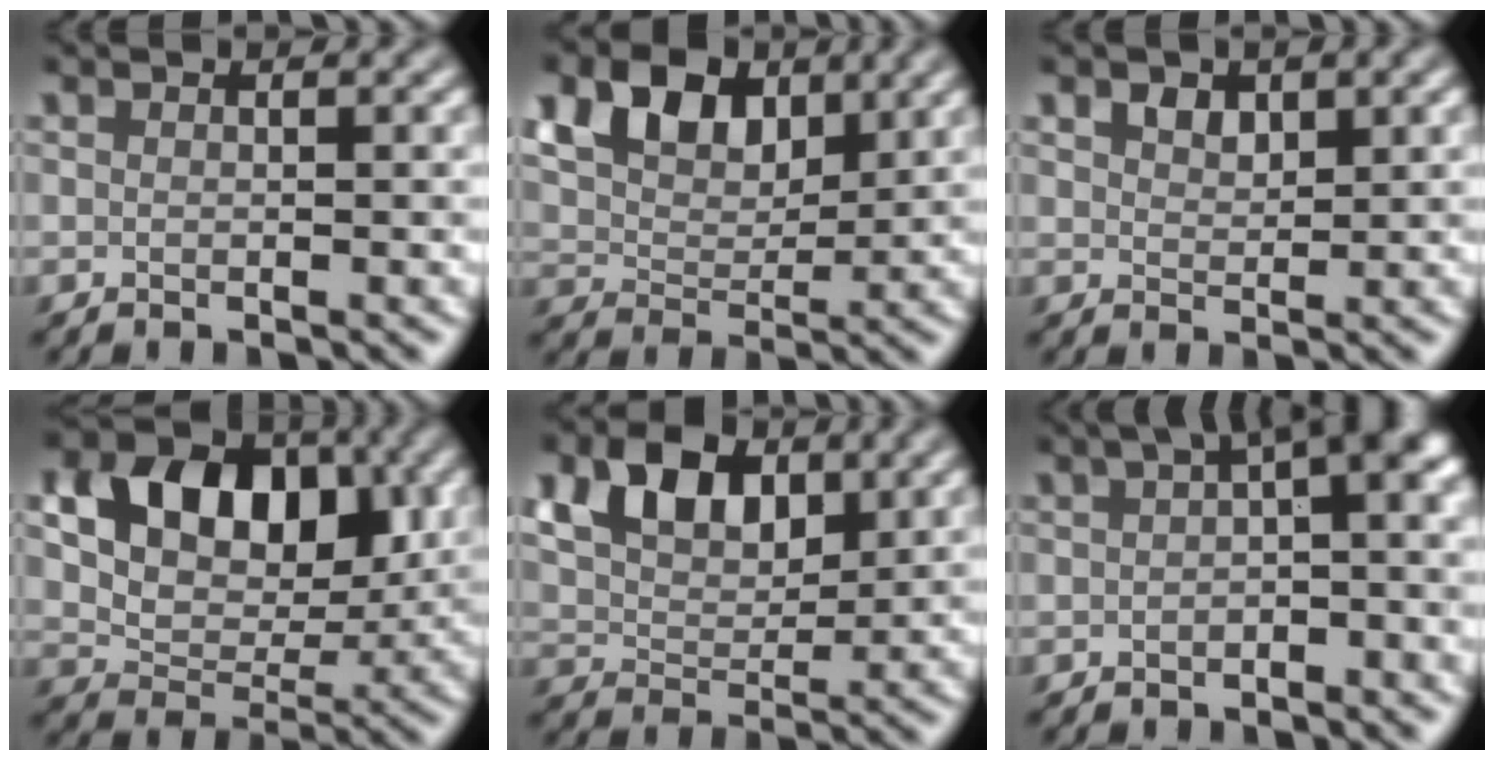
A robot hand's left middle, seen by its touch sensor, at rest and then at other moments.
{"total": 7.8, "force": [3.8, 5.0, 4.6], "torque": [-0.099, 0.017, 0.053]}
{"total": 1.5, "force": [1.0, 0.9, 0.7], "torque": [-0.013, 0.000, 0.020]}
{"total": 10.7, "force": [3.3, 7.7, 6.7], "torque": [-0.124, 0.024, 0.047]}
{"total": 6.4, "force": [2.8, 4.3, 4.0], "torque": [-0.088, 0.000, 0.046]}
{"total": 5.8, "force": [1.0, 2.1, 5.3], "torque": [-0.053, 0.023, 0.002]}